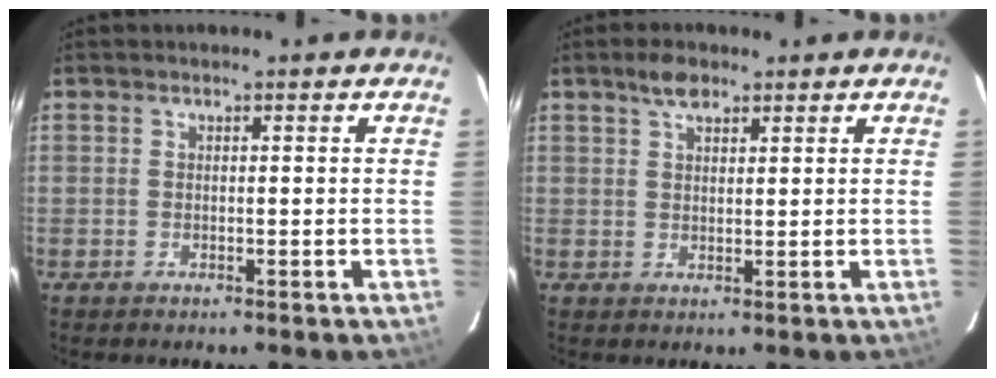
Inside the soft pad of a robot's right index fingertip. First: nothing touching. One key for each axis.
{"total": 3.6, "fx": 2.5, "fy": 1.7, "fz": 2.1, "tx": -0.038, "ty": 0.011, "tz": 0.044}